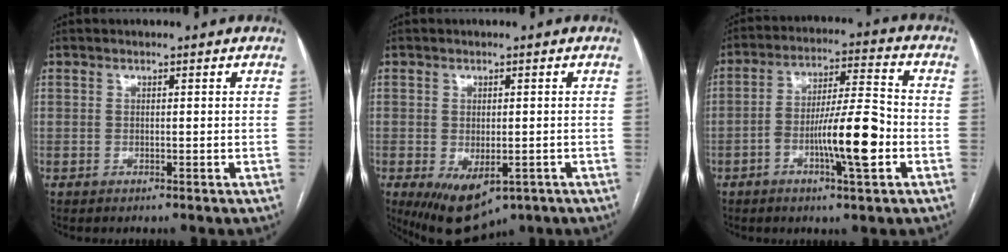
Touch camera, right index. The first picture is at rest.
{"total": 9.6, "force": [-4.8, 4.9, 6.7], "torque": [-0.109, -0.018, -0.060]}
{"total": 11.5, "force": [-3.7, 1.3, 10.8], "torque": [-0.186, 0.009, -0.062]}